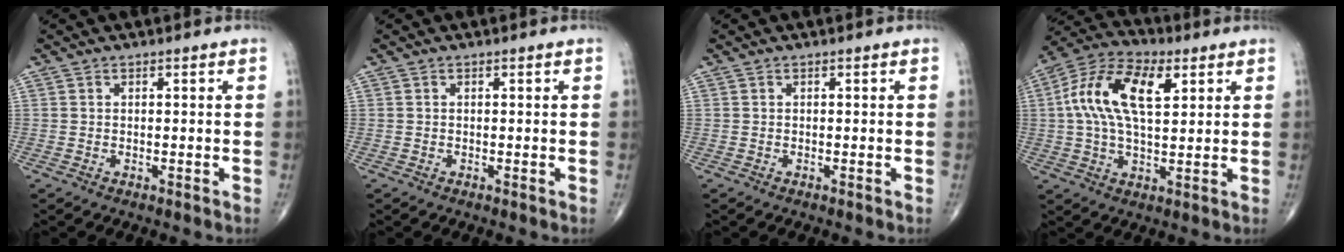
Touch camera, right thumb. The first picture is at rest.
{"total": 0.0}
{"total": 0.0}
{"total": 15.7, "force": [4.1, 7.8, 13.0], "torque": [-0.244, 0.014, 0.068]}